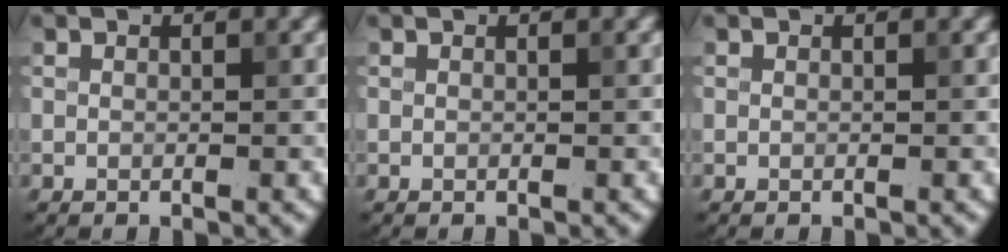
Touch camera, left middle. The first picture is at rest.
{"total": 0.0}
{"total": 0.0}